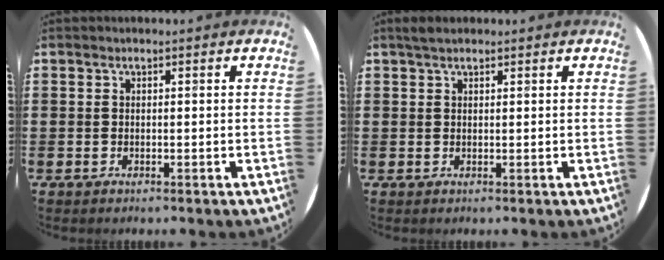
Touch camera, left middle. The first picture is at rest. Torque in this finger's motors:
{"motor_torque": [0.17, -0.13, 0.04, 0.01]}